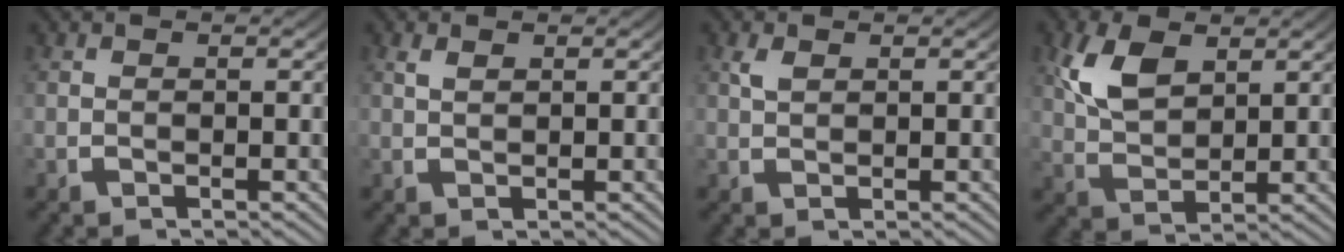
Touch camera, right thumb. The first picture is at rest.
{"total": 0.9, "force": [0.8, 0.3, 0.5], "torque": [-0.002, 0.003, 0.019]}
{"total": 1.2, "force": [0.8, 0.6, 0.7], "torque": [-0.011, 0.002, 0.020]}
{"total": 5.8, "force": [2.3, 3.5, 4.0], "torque": [-0.091, -0.015, 0.056]}